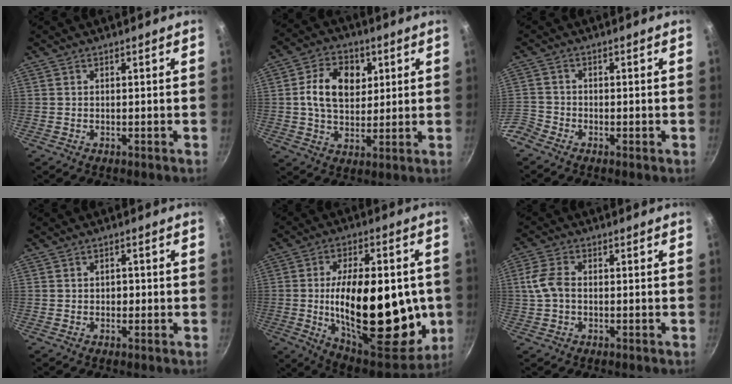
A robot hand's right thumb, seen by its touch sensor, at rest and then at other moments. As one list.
[{"total": 11.5, "force": [2.6, 8.3, 7.6], "torque": [-0.108, 0.001, 0.035]}, {"total": 5.0, "force": [-3.1, 3.5, 1.9], "torque": [-0.052, 0.016, -0.076]}, {"total": 1.8, "force": [-0.2, 1.4, 1.1], "torque": [-0.009, 0.005, -0.003]}, {"total": 29.3, "force": [-2.2, 14.2, 25.6], "torque": [-0.363, -0.002, -0.022]}, {"total": 5.9, "force": [0.2, 4.0, 4.4], "torque": [-0.092, 0.015, -0.002]}]